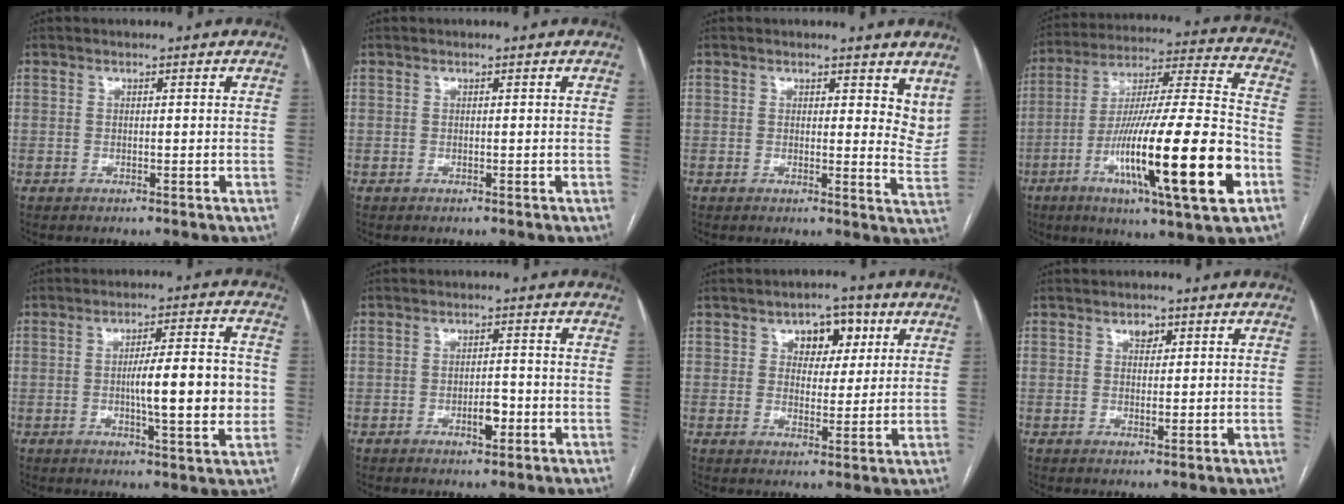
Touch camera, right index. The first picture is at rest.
{"total": 0.0}
{"total": 6.4, "force": [5.0, 2.7, 2.8], "torque": [-0.014, -0.028, 0.045]}
{"total": 25.3, "force": [-8.8, 1.4, 23.7], "torque": [-0.385, -0.027, -0.147]}
{"total": 11.1, "force": [-0.9, 1.6, 11.0], "torque": [-0.168, 0.006, -0.015]}
{"total": 3.1, "force": [-1.3, 1.1, 2.5], "torque": [-0.042, 0.002, -0.019]}
{"total": 6.3, "force": [2.7, 4.0, 4.0], "torque": [-0.047, 0.016, 0.039]}
{"total": 2.1, "force": [1.0, 1.4, 1.3], "torque": [-0.016, 0.001, 0.014]}